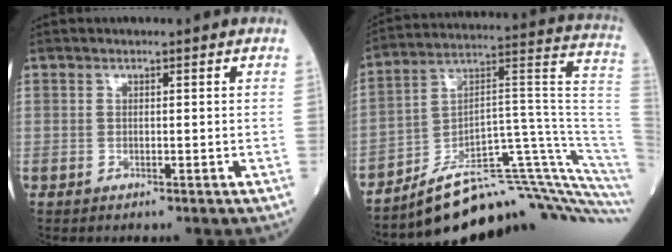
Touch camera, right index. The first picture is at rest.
{"total": 20.1, "force": [-17.5, 0.3, 10.0], "torque": [-0.060, 0.068, -0.256]}